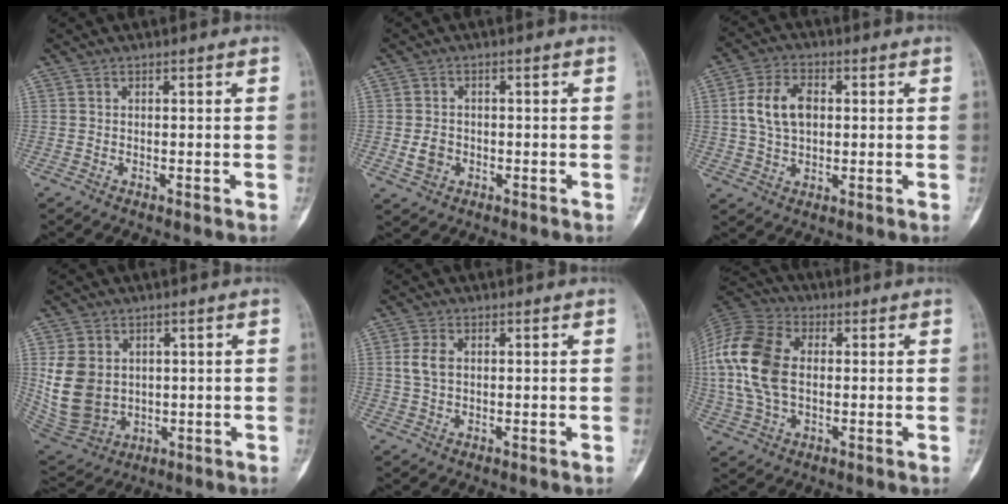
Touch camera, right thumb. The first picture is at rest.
{"total": 3.6, "force": [-0.9, 2.9, 1.8], "torque": [-0.021, 0.006, -0.013]}
{"total": 9.0, "force": [1.2, 5.9, 6.8], "torque": [-0.121, 0.010, 0.022]}
{"total": 12.0, "force": [1.5, 9.6, 6.9], "torque": [-0.116, -0.008, 0.053]}
{"total": 3.8, "force": [0.7, 2.5, 2.8], "torque": [-0.060, 0.004, 0.015]}
{"total": 20.3, "force": [1.9, 13.5, 15.1], "torque": [-0.344, 0.012, 0.034]}